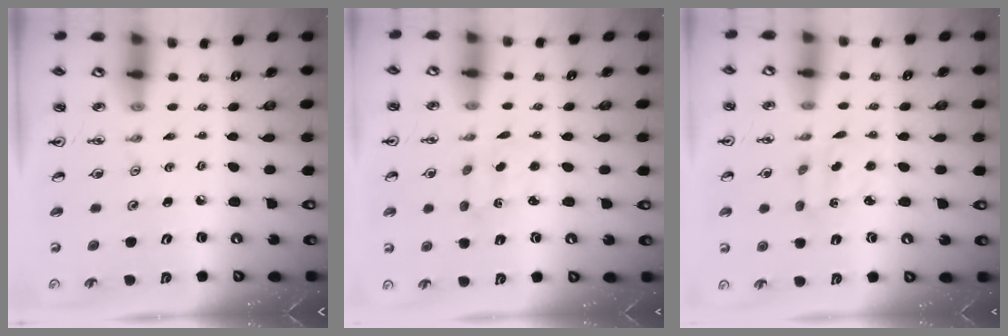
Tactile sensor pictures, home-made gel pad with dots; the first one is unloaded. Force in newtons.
{"total": 1.7, "press": 1.6, "slide": 0.5}
{"total": 2.1, "press": 2.1, "slide": 0.6}